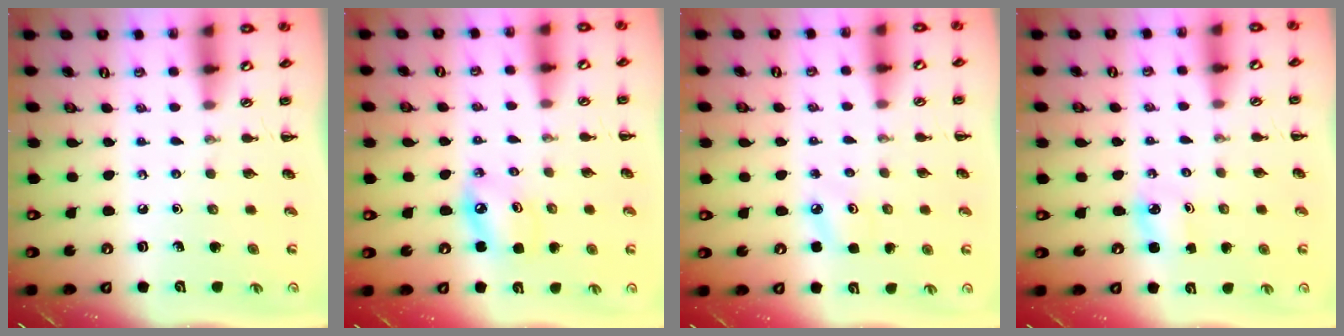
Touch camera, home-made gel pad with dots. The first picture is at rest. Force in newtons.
{"total": 5.9, "press": 5.7, "slide": 1.5}
{"total": 5.5, "press": 5.2, "slide": 1.8}
{"total": 2.2, "press": 2.1, "slide": 0.4}